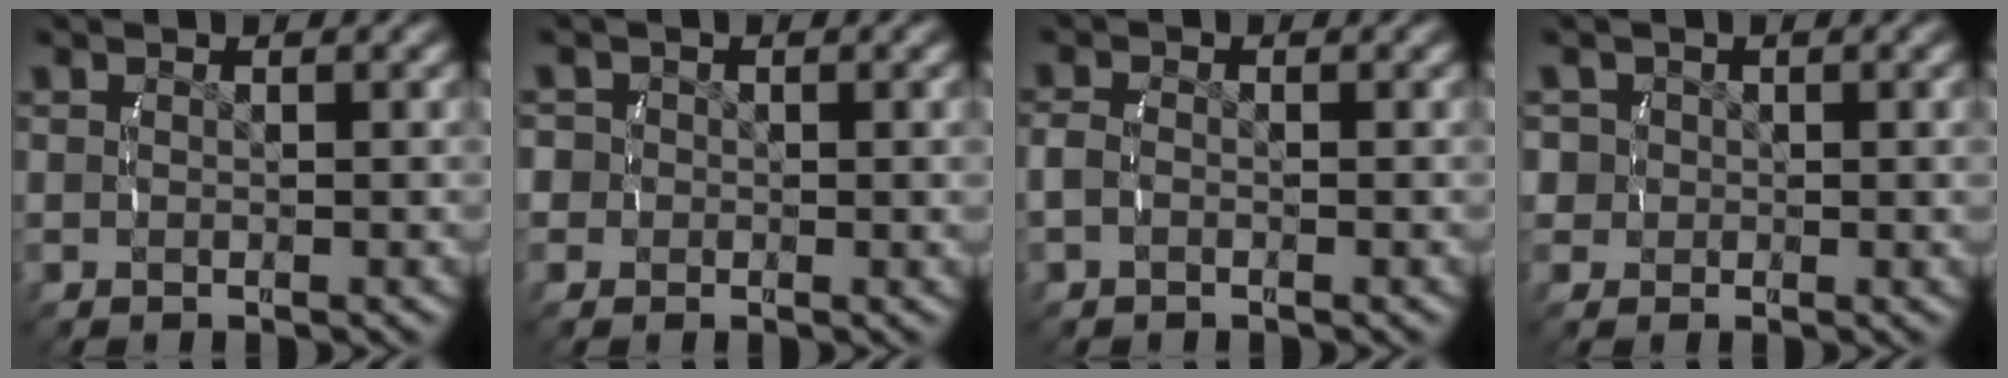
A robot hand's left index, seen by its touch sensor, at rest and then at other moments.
{"total": 3.3, "force": [-0.1, 3.1, 1.1], "torque": [-0.033, -0.002, -0.007]}
{"total": 1.4, "force": [-0.6, 0.9, 0.9], "torque": [-0.031, -0.007, -0.009]}
{"total": 3.8, "force": [0.3, 3.5, 1.4], "torque": [-0.045, -0.008, 0.006]}